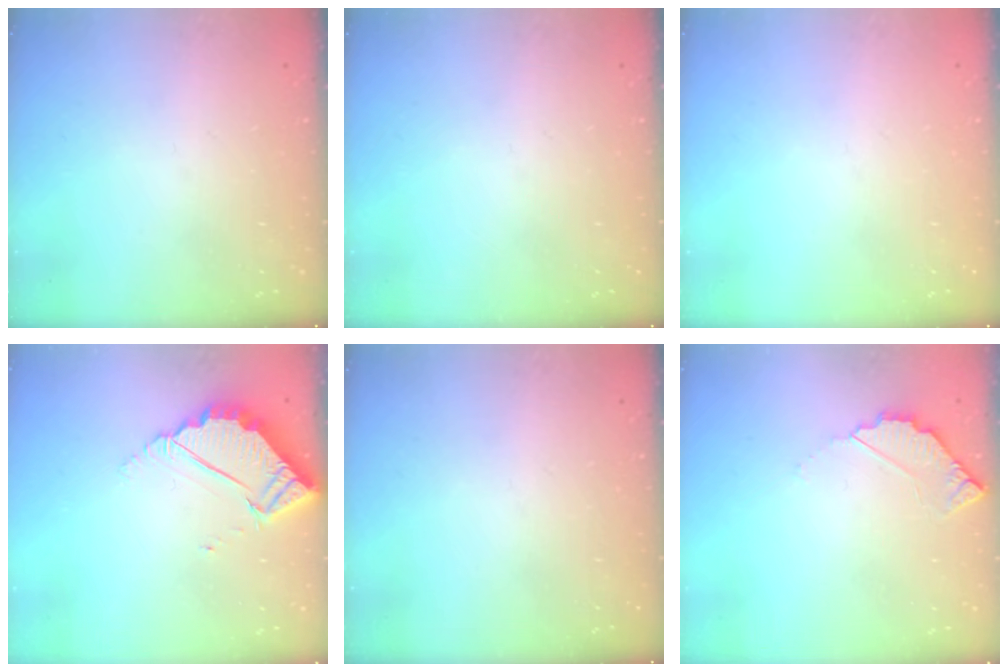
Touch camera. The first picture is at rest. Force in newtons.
{"total": 0.0}
{"total": 0.0}
{"total": 4.2, "press": 4.2, "slide": 0.3}
{"total": 0.0}
{"total": 3.4, "press": 3.4, "slide": 0.3}